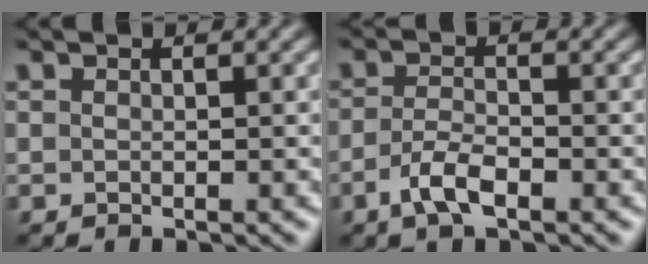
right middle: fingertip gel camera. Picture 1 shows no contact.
{"total": 2.9, "force": [-1.6, 1.0, 2.2], "torque": [-0.052, 0.000, -0.035]}